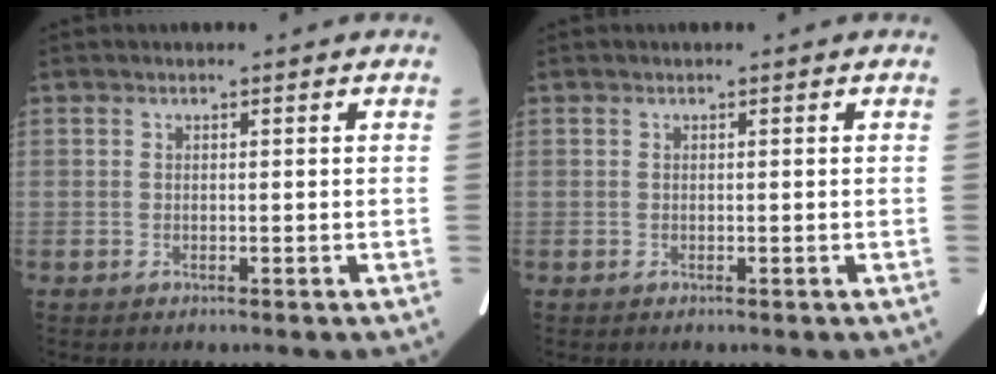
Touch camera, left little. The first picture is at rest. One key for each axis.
{"total": 0.0}